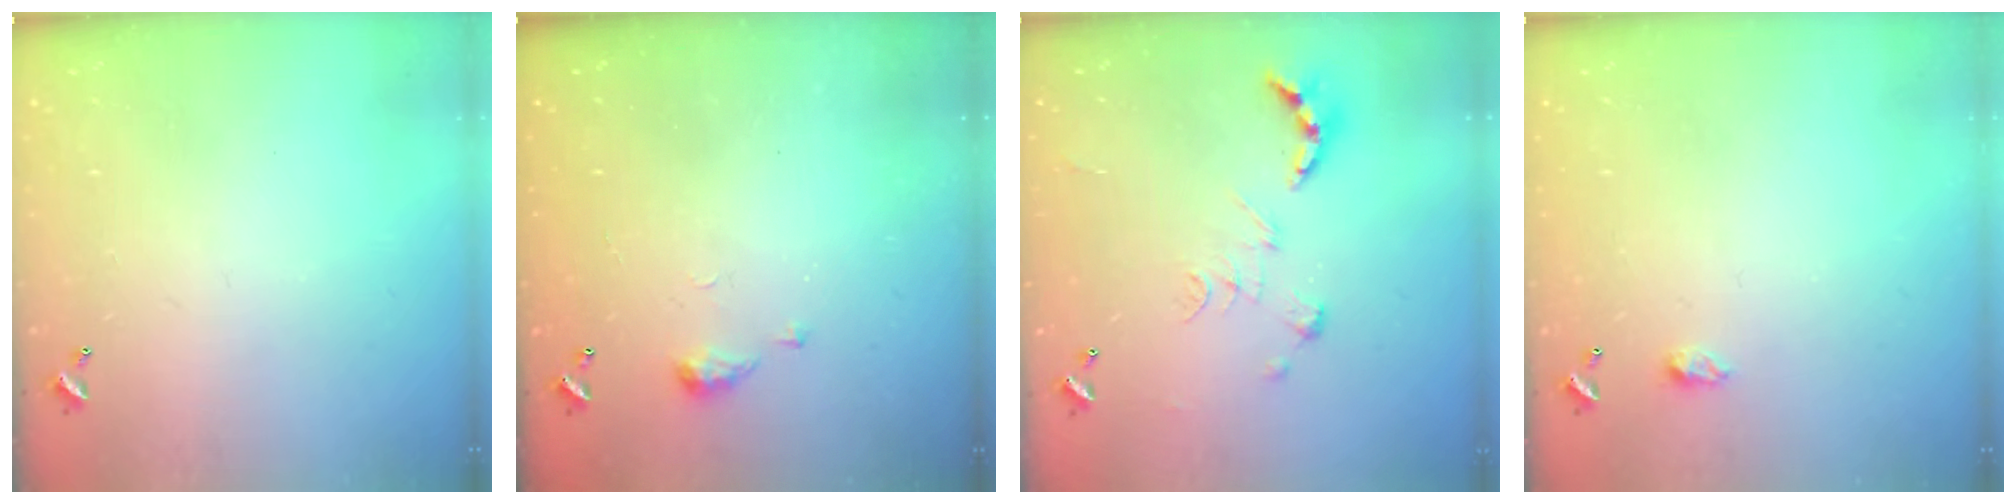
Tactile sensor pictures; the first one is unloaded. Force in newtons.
{"total": 5.2, "press": 5.1, "slide": 0.7}
{"total": 2.6, "press": 1.9, "slide": 1.8}
{"total": 5.4, "press": 5.3, "slide": 0.7}